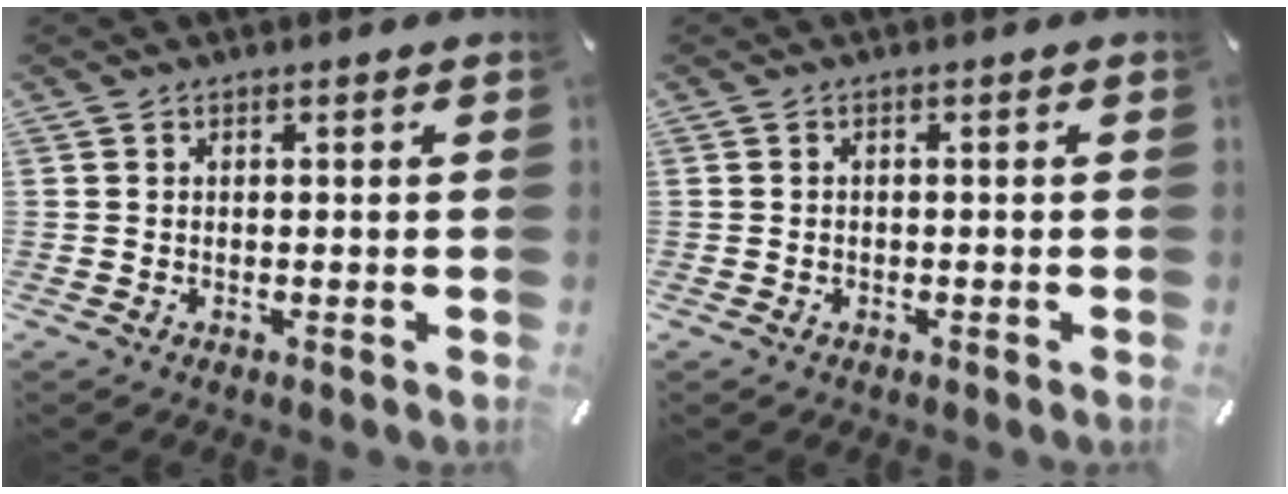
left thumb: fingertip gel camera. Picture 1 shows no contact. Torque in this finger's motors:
{"motor_torque": [-0.15, -0.18, 0.00, -0.08, -0.02]}